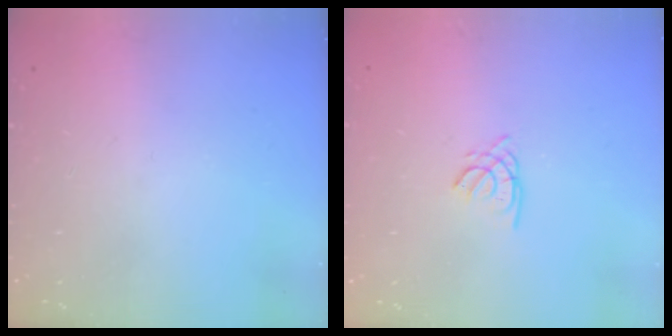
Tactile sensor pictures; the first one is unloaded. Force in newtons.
{"total": 1.6, "press": 1.5, "slide": 0.4}